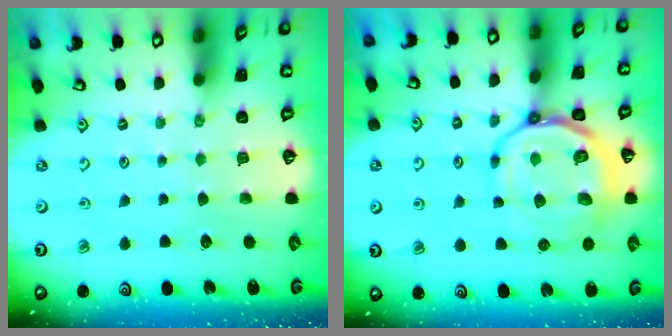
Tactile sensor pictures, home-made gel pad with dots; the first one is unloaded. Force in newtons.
{"total": 15.1, "press": 14.9, "slide": 2.1}